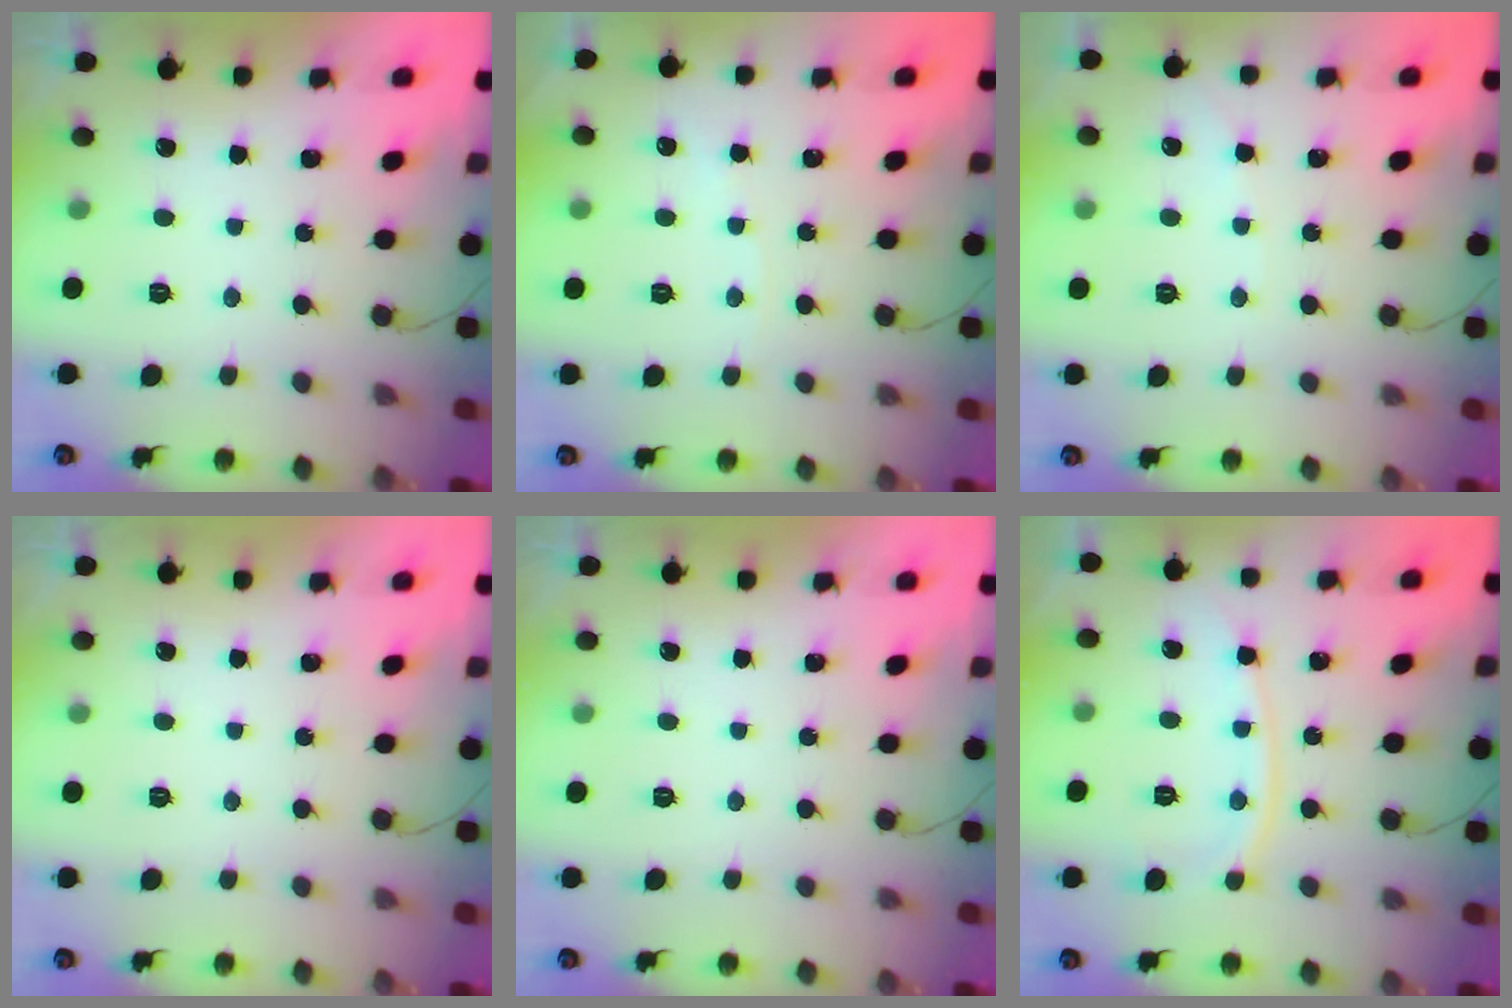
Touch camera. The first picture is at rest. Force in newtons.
{"total": 2.7, "press": 2.7, "slide": 0.5}
{"total": 3.5, "press": 3.5, "slide": 0.5}
{"total": 0.0}
{"total": 0.0}
{"total": 9.0, "press": 9.0, "slide": 0.2}